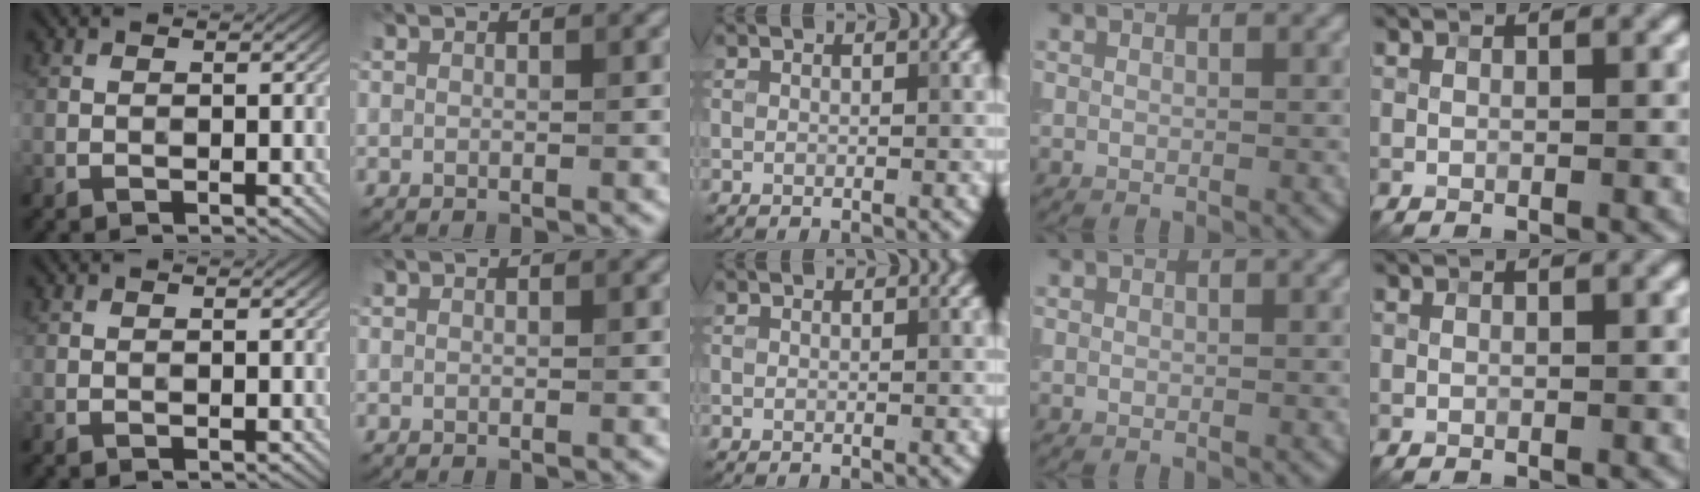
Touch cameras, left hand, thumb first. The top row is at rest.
{}